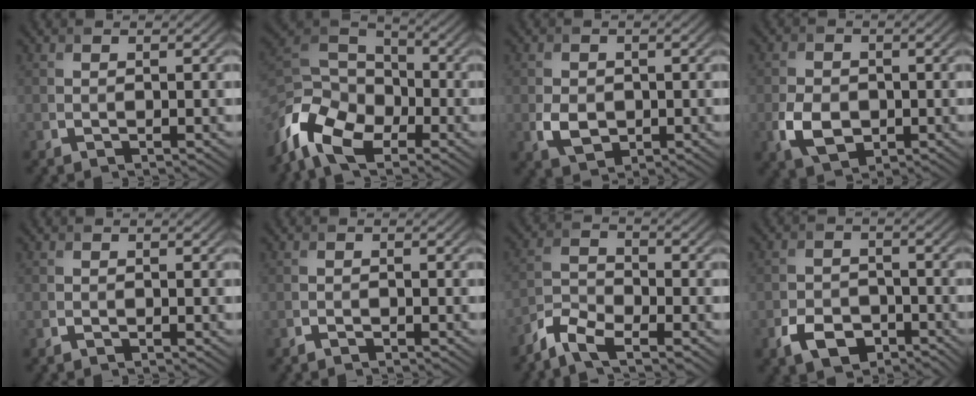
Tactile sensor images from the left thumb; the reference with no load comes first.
{"total": 12.2, "force": [-7.1, 6.8, 7.2], "torque": [-0.177, -0.022, -0.153]}
{"total": 3.4, "force": [-0.6, 2.6, 2.1], "torque": [-0.048, -0.010, -0.011]}
{"total": 5.1, "force": [-1.3, 3.7, 3.3], "torque": [-0.077, -0.013, -0.026]}
{"total": 0.0}
{"total": 0.6, "force": [-0.6, 0.1, 0.2], "torque": [-0.001, -0.002, -0.009]}
{"total": 5.2, "force": [-4.0, 1.5, 2.9], "torque": [-0.067, -0.007, -0.092]}
{"total": 5.2, "force": [-3.0, 3.3, 2.7], "torque": [-0.056, -0.009, -0.059]}